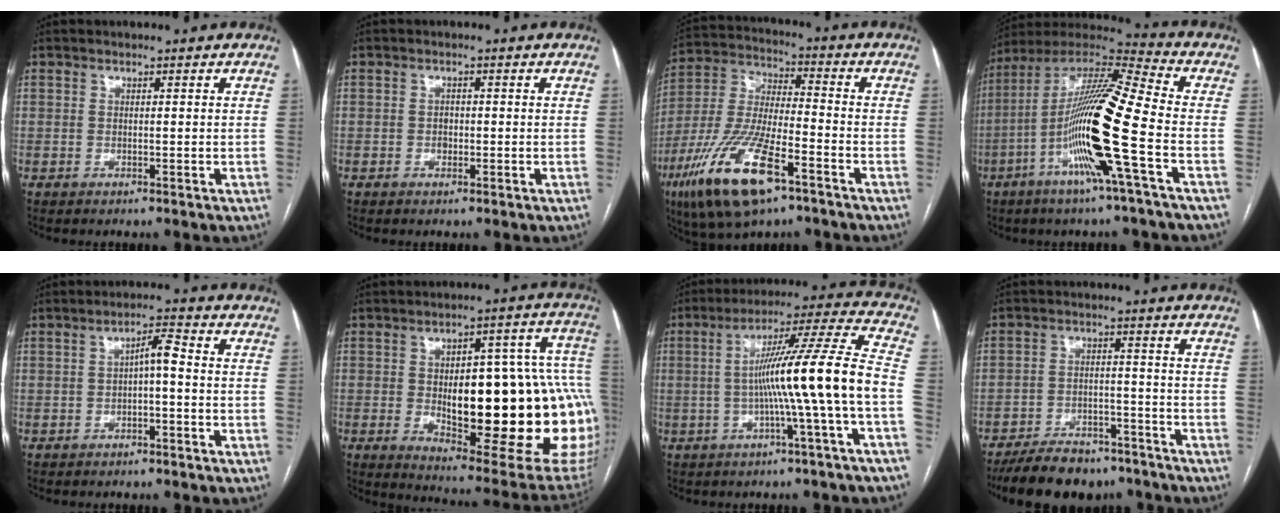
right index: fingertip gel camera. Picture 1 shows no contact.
{"total": 1.3, "force": [-0.2, 1.0, 0.7], "torque": [-0.010, 0.003, -0.003]}
{"total": 17.7, "force": [-9.5, 4.6, 14.2], "torque": [-0.315, -0.027, -0.171]}
{"total": 18.6, "force": [-5.3, -0.6, 17.9], "torque": [-0.348, -0.008, -0.113]}
{"total": 3.4, "force": [-0.4, 0.6, 3.3], "torque": [-0.055, 0.015, -0.005]}
{"total": 31.3, "force": [-2.8, 8.7, 30.0], "torque": [-0.323, 0.029, -0.015]}
{"total": 14.7, "force": [-2.7, -2.1, 14.3], "torque": [-0.225, 0.019, -0.049]}
{"total": 13.9, "force": [-11.9, 5.1, 4.9], "torque": [-0.075, 0.005, -0.173]}